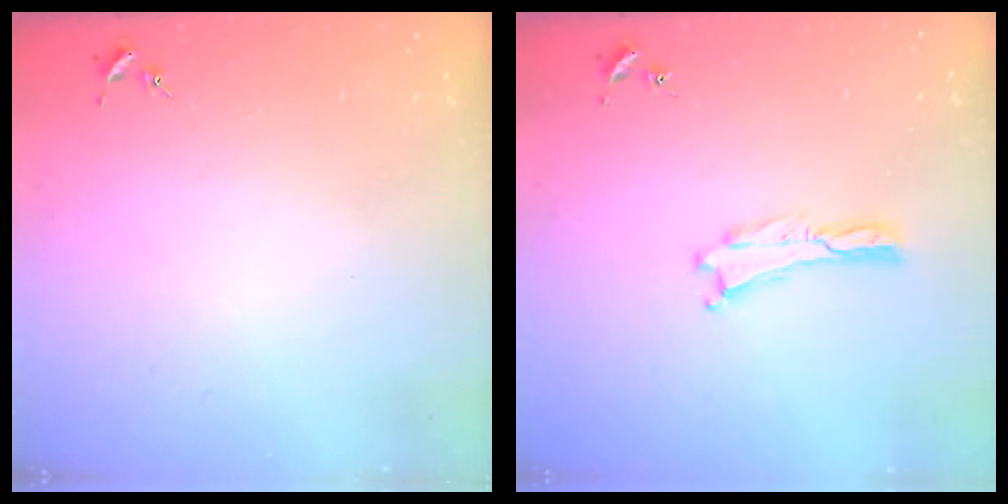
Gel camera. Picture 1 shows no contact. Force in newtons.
{"total": 0.0}